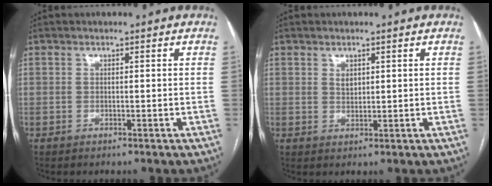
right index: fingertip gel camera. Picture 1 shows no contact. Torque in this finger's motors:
{"motor_torque": [0.07, 0.04, 0.00, 0.02]}